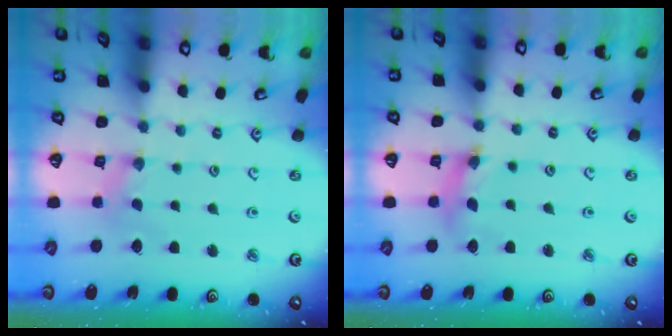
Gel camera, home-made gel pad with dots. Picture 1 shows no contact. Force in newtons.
{"total": 6.0, "press": 5.9, "slide": 0.7}